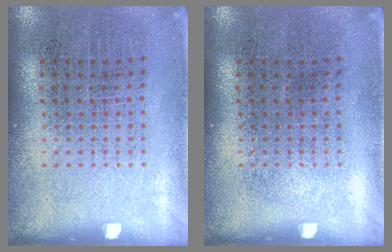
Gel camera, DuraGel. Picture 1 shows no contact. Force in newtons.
{"total": 0.0}